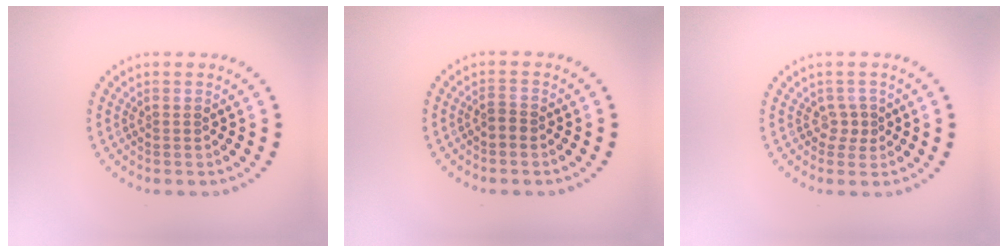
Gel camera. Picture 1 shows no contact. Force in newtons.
{"total": 0.8, "press": 0.6, "slide": 0.6}
{"total": 1.2, "press": 0.9, "slide": 0.8}